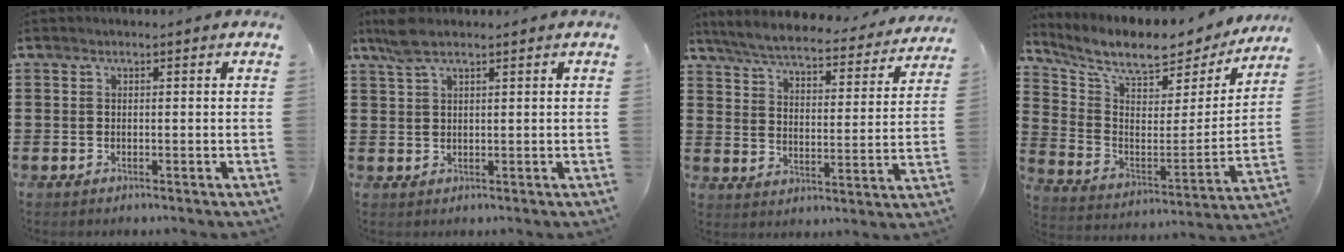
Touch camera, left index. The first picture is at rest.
{"total": 3.6, "force": [2.4, 0.9, 2.6], "torque": [-0.056, 0.003, 0.044]}
{"total": 5.9, "force": [5.7, 0.3, 1.7], "torque": [-0.061, -0.038, 0.095]}
{"total": 8.8, "force": [7.4, 2.2, 4.2], "torque": [-0.102, -0.058, 0.121]}